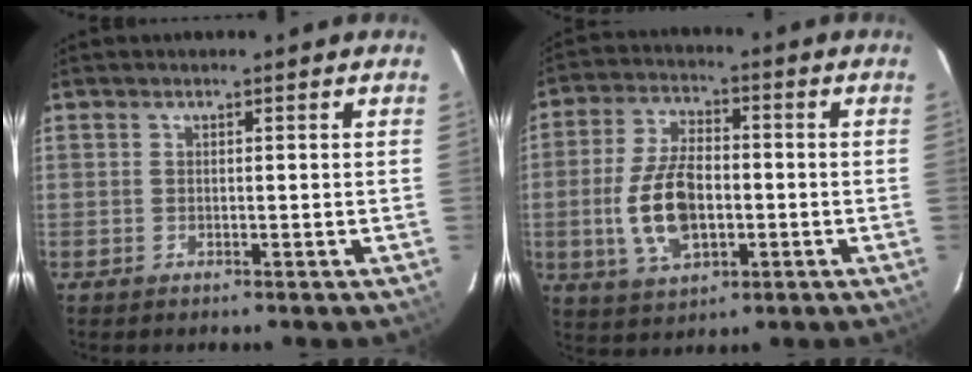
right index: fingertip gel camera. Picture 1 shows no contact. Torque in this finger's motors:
{"motor_torque": [1.59, -0.28, 0.85, 0.14]}